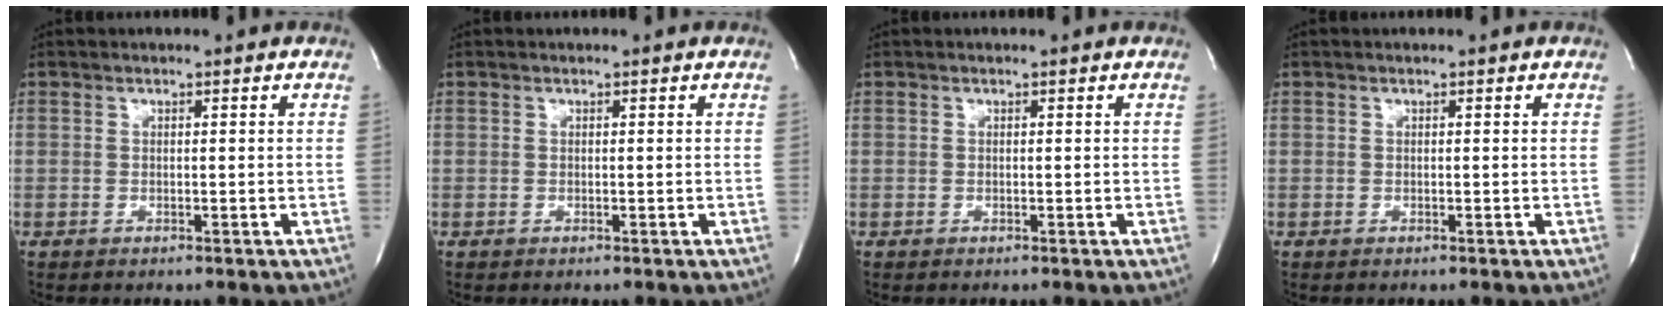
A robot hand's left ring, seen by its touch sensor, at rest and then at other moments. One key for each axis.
{"total": 0.0}
{"total": 0.0}
{"total": 0.0}